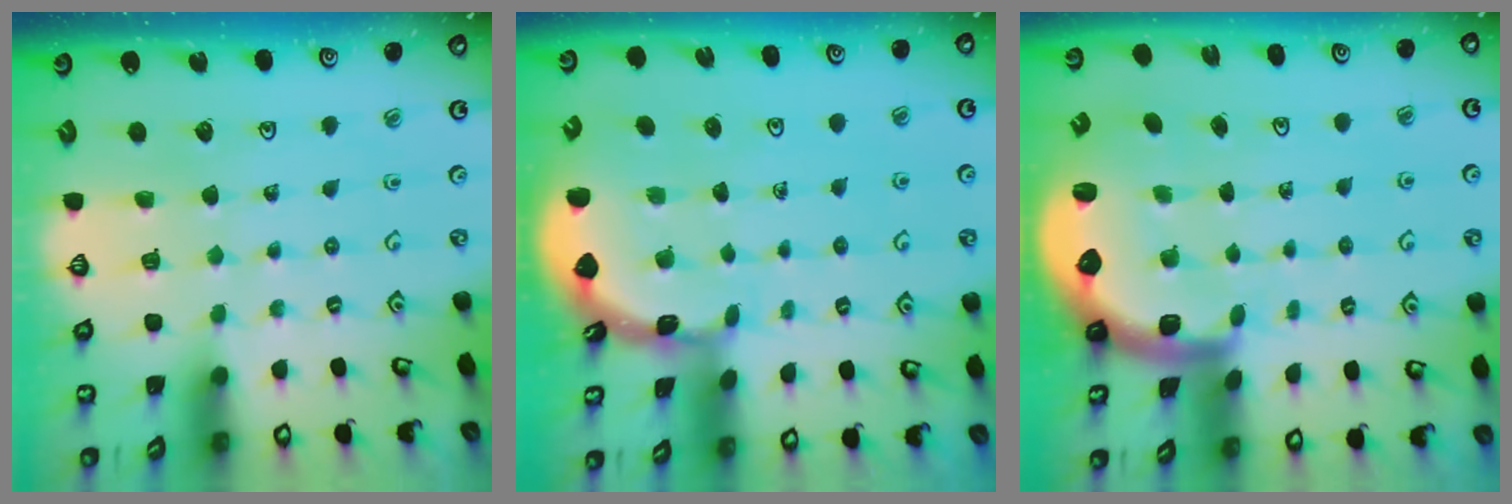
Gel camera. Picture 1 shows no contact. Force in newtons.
{"total": 1.7, "press": 1.6, "slide": 0.1}
{"total": 2.9, "press": 2.6, "slide": 1.4}